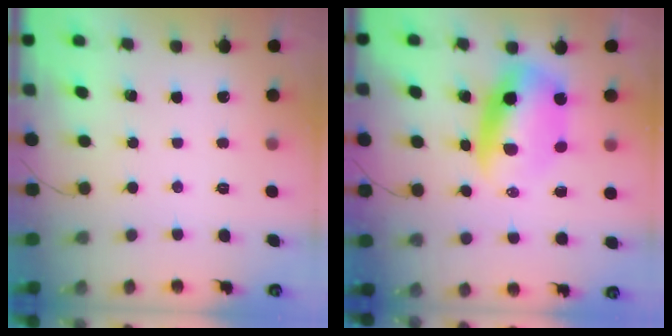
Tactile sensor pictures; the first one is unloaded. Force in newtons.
{"total": 9.6, "press": 9.3, "slide": 2.3}